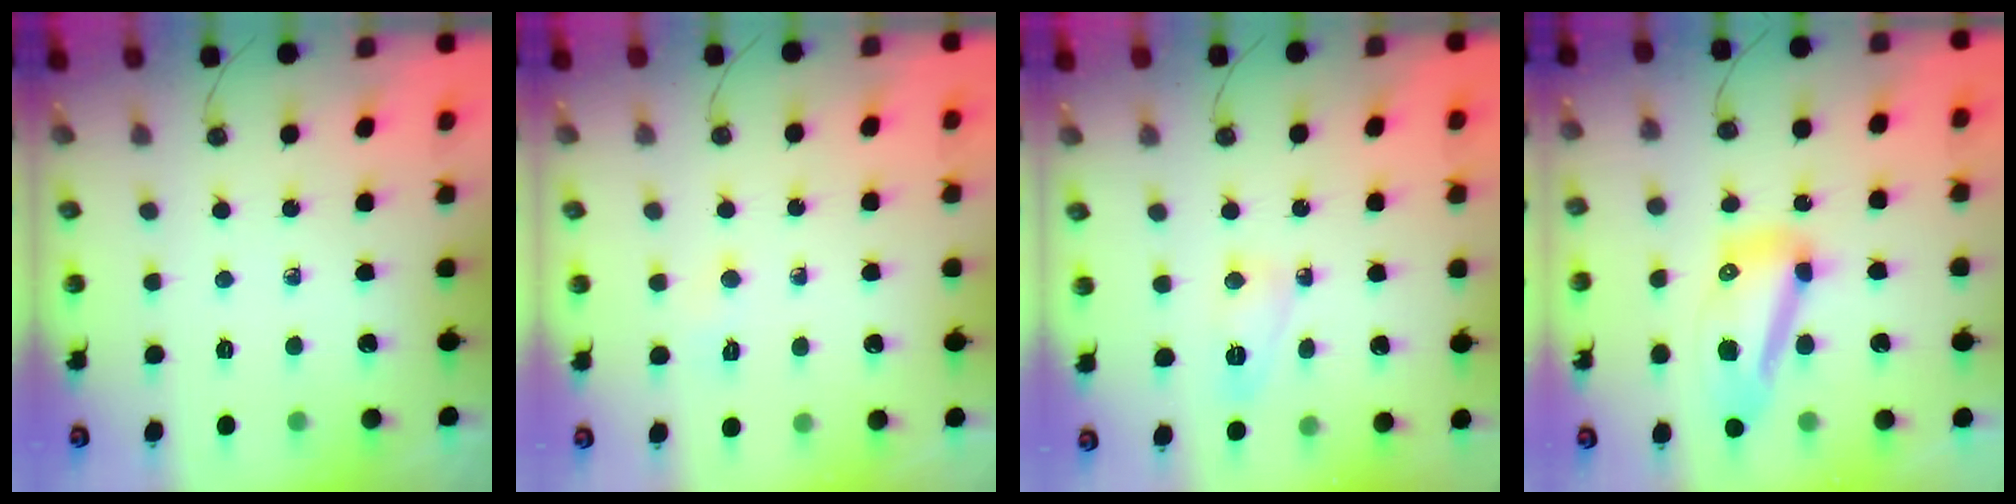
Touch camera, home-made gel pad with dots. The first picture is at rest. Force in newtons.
{"total": 3.9, "press": 3.9, "slide": 0.6}
{"total": 4.3, "press": 4.1, "slide": 0.9}
{"total": 11.9, "press": 11.8, "slide": 1.3}